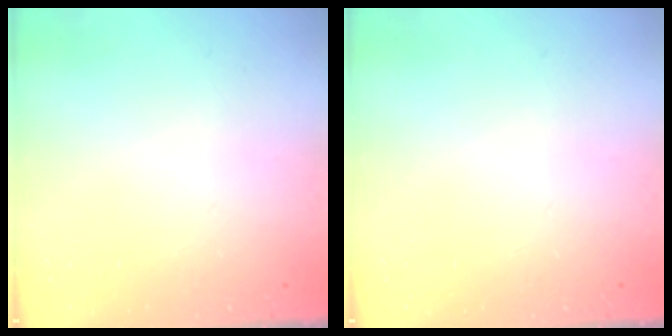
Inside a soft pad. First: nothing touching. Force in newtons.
{"total": 0.0}